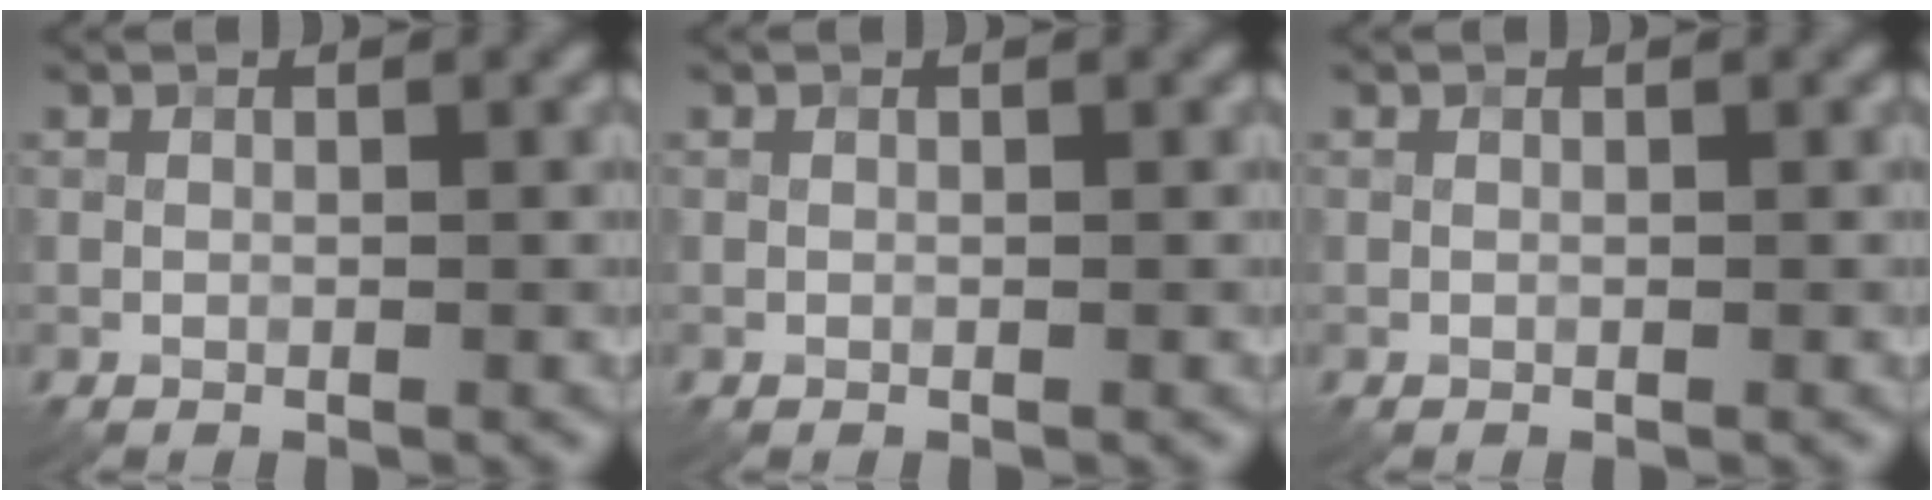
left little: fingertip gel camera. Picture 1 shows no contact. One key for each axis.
{"total": 0.0}
{"total": 0.0}